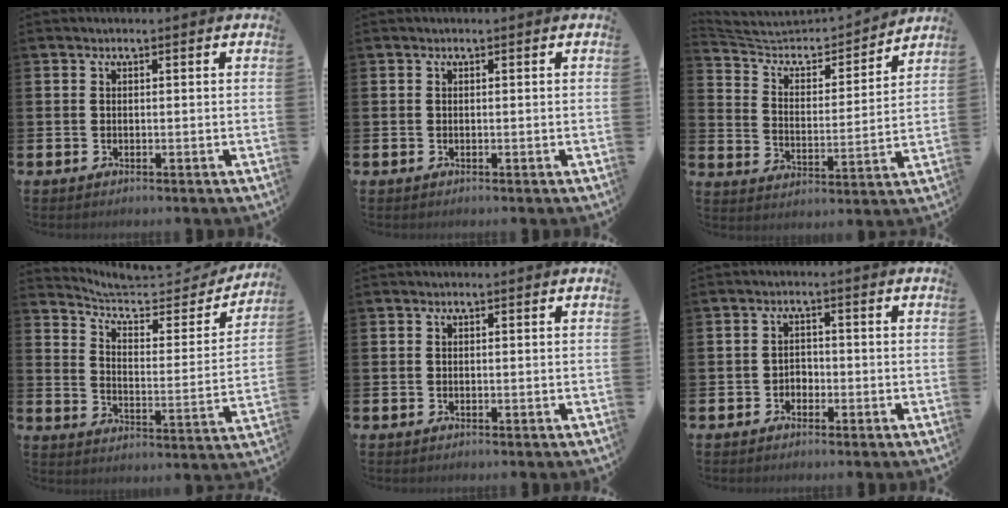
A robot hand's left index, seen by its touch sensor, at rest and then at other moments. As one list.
[{"total": 0.0}, {"total": 6.2, "force": [5.7, 2.0, 1.5], "torque": [-0.066, -0.044, 0.093]}, {"total": 7.0, "force": [6.1, 2.2, 2.5], "torque": [-0.068, -0.047, 0.098]}, {"total": 0.0}, {"total": 1.8, "force": [-1.3, 1.3, 0.2], "torque": [-0.008, 0.004, -0.030]}]